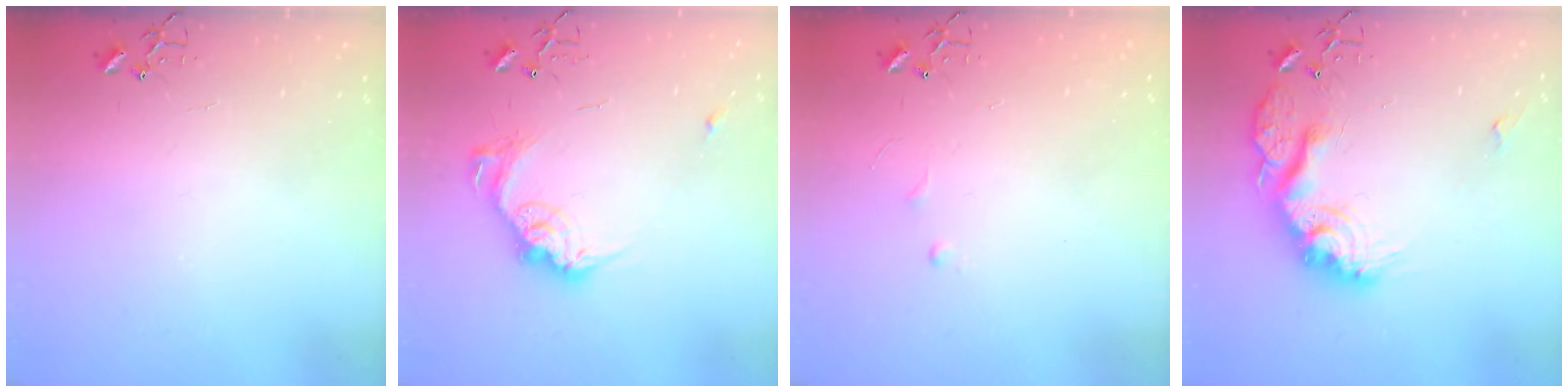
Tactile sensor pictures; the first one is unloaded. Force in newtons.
{"total": 15.4, "press": 15.4, "slide": 1.0}
{"total": 3.4, "press": 3.4, "slide": 0.5}
{"total": 19.5, "press": 19.5, "slide": 1.0}